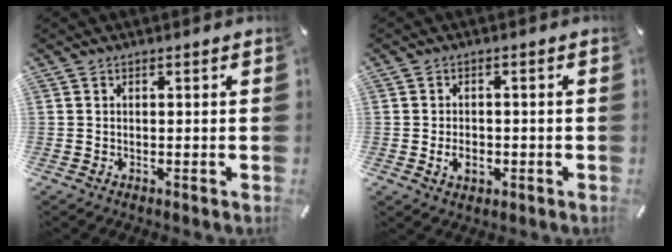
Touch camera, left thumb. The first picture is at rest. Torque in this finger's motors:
{"motor_torque": [0.23, 0.24, 0.23, 0.04, 0.02]}